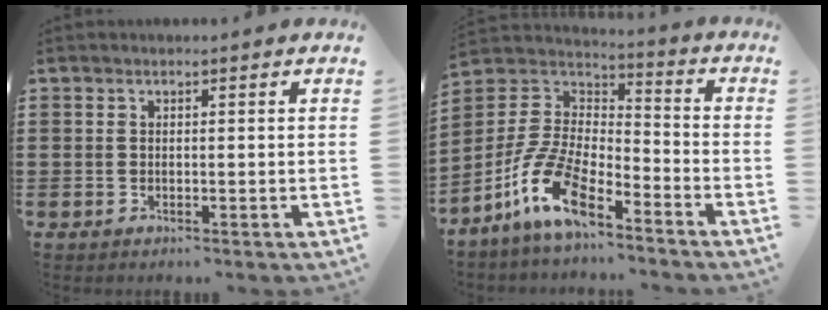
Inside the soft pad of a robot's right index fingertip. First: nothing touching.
{"total": 11.9, "force": [-7.9, 4.2, 7.8], "torque": [-0.189, 0.009, -0.158]}